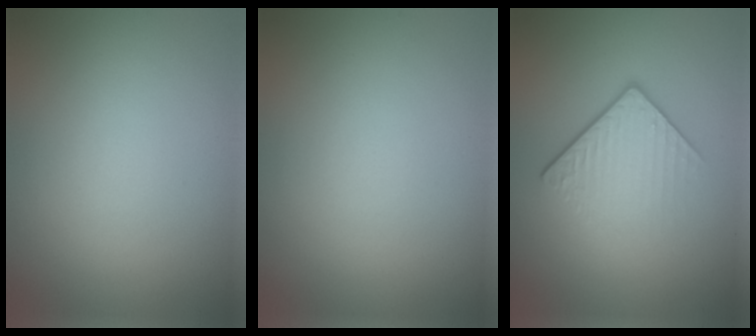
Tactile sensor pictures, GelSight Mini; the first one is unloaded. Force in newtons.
{"total": 0.0}
{"total": 4.0, "press": 2.5, "slide": 3.2}